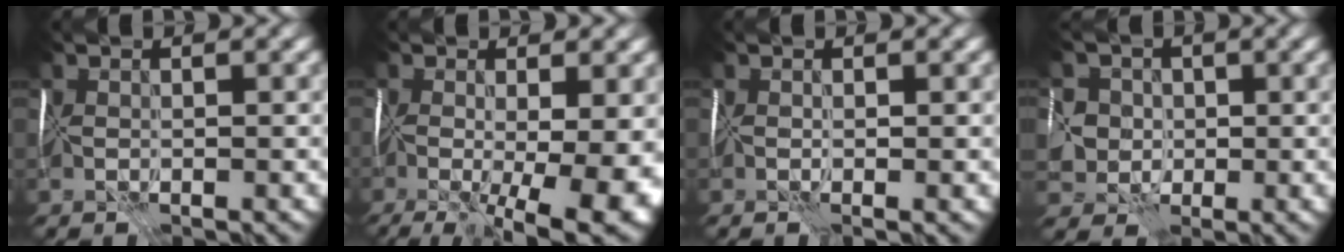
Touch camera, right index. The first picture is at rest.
{"total": 12.8, "force": [-2.9, 4.7, 11.5], "torque": [-0.164, -0.036, -0.013]}
{"total": 1.0, "force": [0.0, 0.1, 1.0], "torque": [-0.012, 0.000, -0.002]}
{"total": 2.2, "force": [0.3, 2.2, -0.2], "torque": [0.026, 0.011, 0.002]}